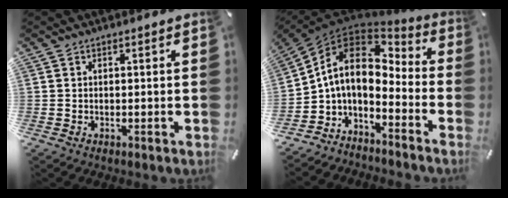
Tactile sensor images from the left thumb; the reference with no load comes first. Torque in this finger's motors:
{"motor_torque": [-0.06, 1.51, 1.41, 1.36, 0.44]}